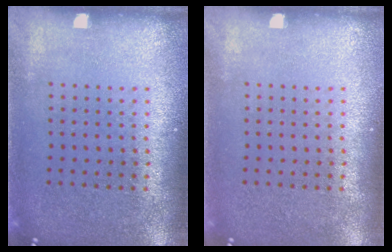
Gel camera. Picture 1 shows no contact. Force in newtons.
{"total": 0.0}